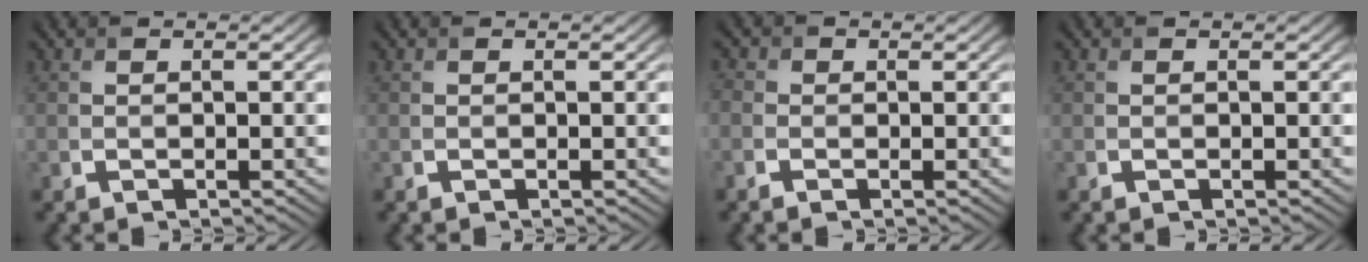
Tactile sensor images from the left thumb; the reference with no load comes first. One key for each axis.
{"total": 0.0}
{"total": 1.9, "fx": -0.7, "fy": 1.7, "fz": 0.7, "tx": -0.016, "ty": -0.001, "tz": -0.021}
{"total": 0.0}